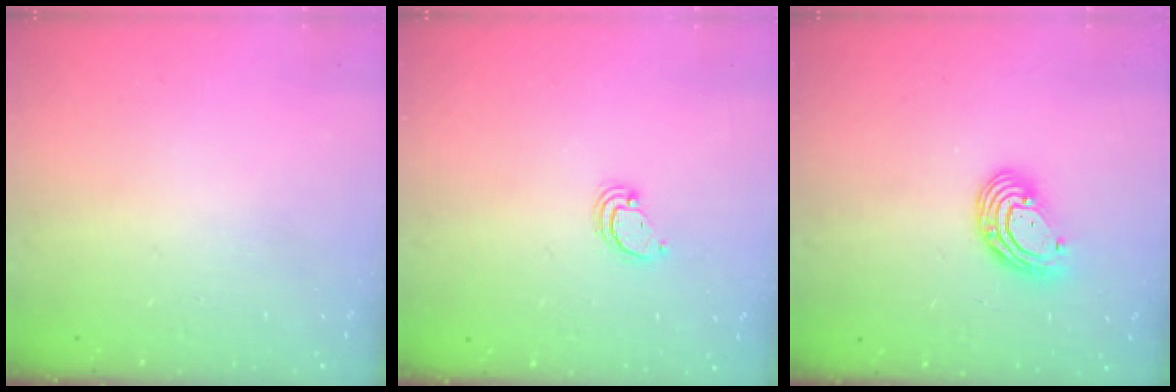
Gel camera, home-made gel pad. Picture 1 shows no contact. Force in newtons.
{"total": 2.6, "press": 2.6, "slide": 0.2}
{"total": 9.3, "press": 9.3, "slide": 1.0}